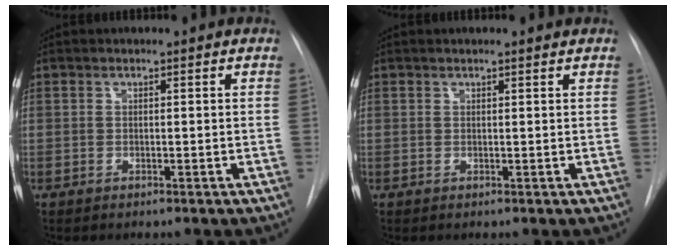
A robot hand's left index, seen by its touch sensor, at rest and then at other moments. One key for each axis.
{"total": 1.5, "fx": 1.4, "fy": 0.0, "fz": 0.6, "tx": -0.011, "ty": 0.009, "tz": 0.016}